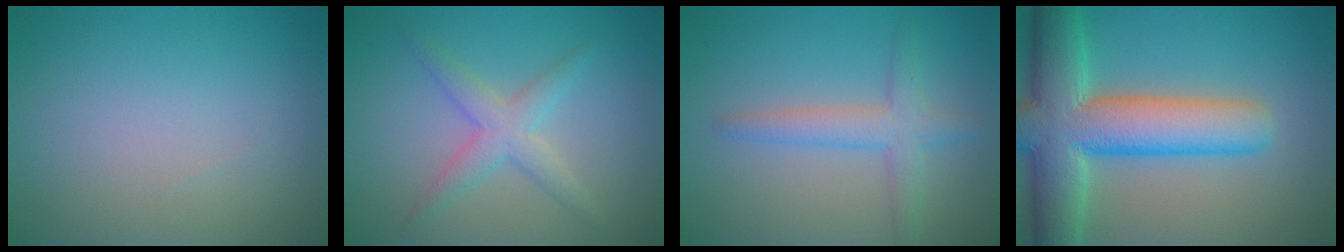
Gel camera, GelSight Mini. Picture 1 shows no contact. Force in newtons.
{"total": 2.8, "press": 2.8, "slide": 0.1}
{"total": 3.2, "press": 3.2, "slide": 0.1}
{"total": 10.8, "press": 10.8, "slide": 0.6}